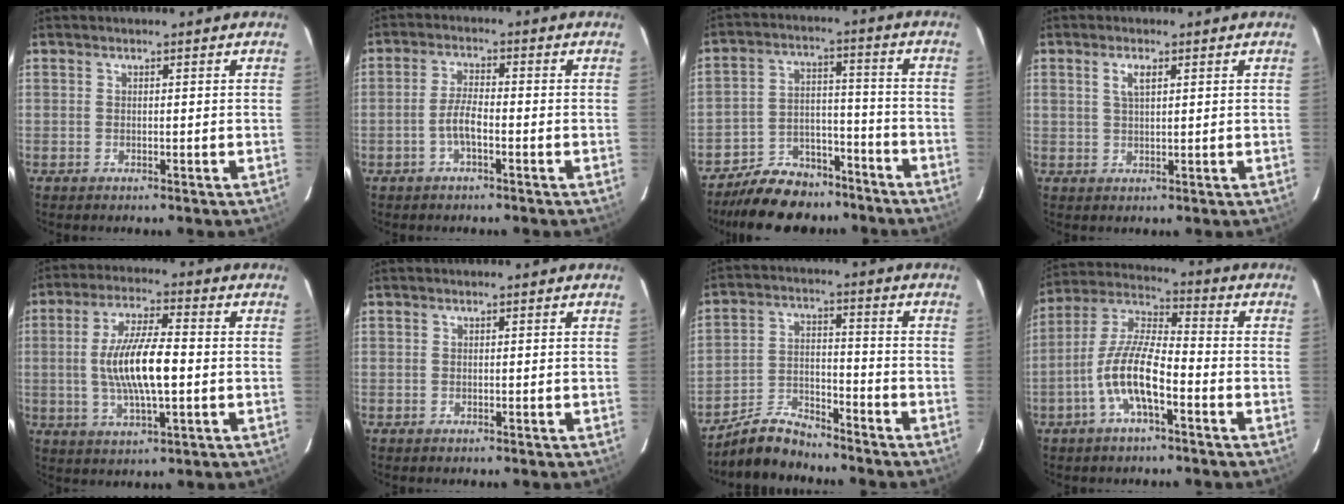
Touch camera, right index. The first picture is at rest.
{"total": 4.0, "force": [-1.8, 1.0, 3.4], "torque": [-0.077, 0.007, -0.036]}
{"total": 14.3, "force": [-11.5, 6.9, 4.8], "torque": [-0.111, 0.030, -0.166]}
{"total": 2.7, "force": [1.1, 1.1, 2.2], "torque": [-0.042, 0.004, 0.019]}
{"total": 11.9, "force": [-0.8, 3.2, 11.5], "torque": [-0.221, -0.001, -0.010]}
{"total": 0.0}
{"total": 7.9, "force": [-7.3, 2.4, 1.8], "torque": [-0.049, 0.022, -0.133]}
{"total": 11.1, "force": [-4.7, 3.1, 9.6], "torque": [-0.205, 0.005, -0.092]}